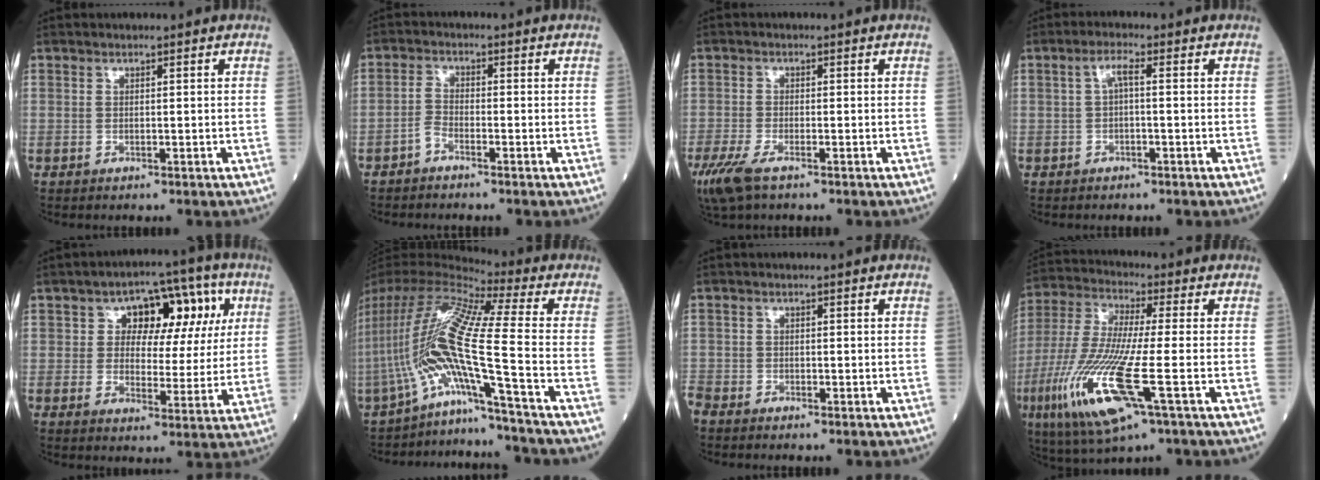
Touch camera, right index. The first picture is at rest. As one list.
[{"total": 2.0, "force": [-1.7, 0.3, 1.0], "torque": [-0.028, -0.002, -0.037]}, {"total": 5.9, "force": [-3.8, 1.5, 4.2], "torque": [-0.094, -0.018, -0.071]}, {"total": 2.4, "force": [0.1, 0.4, 2.4], "torque": [-0.047, 0.010, 0.002]}, {"total": 11.1, "force": [3.4, 6.6, 8.3], "torque": [-0.094, 0.039, 0.047]}, {"total": 18.7, "force": [-7.5, -1.9, 17.0], "torque": [-0.360, 0.018, -0.141]}, {"total": 2.4, "force": [-2.2, 0.7, 0.4], "torque": [-0.011, -0.005, -0.043]}, {"total": 17.1, "force": [-5.7, 2.0, 16.0], "torque": [-0.357, -0.031, -0.108]}]